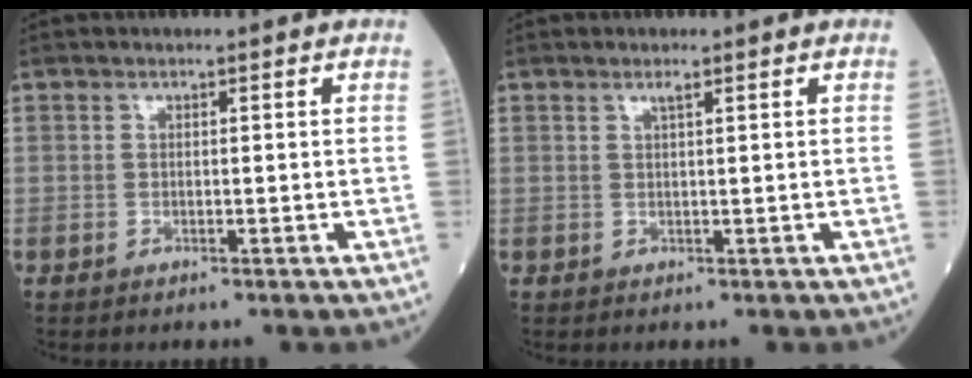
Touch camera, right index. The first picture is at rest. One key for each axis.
{"total": 1.0, "fx": 0.6, "fy": 0.0, "fz": 0.8, "tx": -0.014, "ty": -0.001, "tz": 0.012}